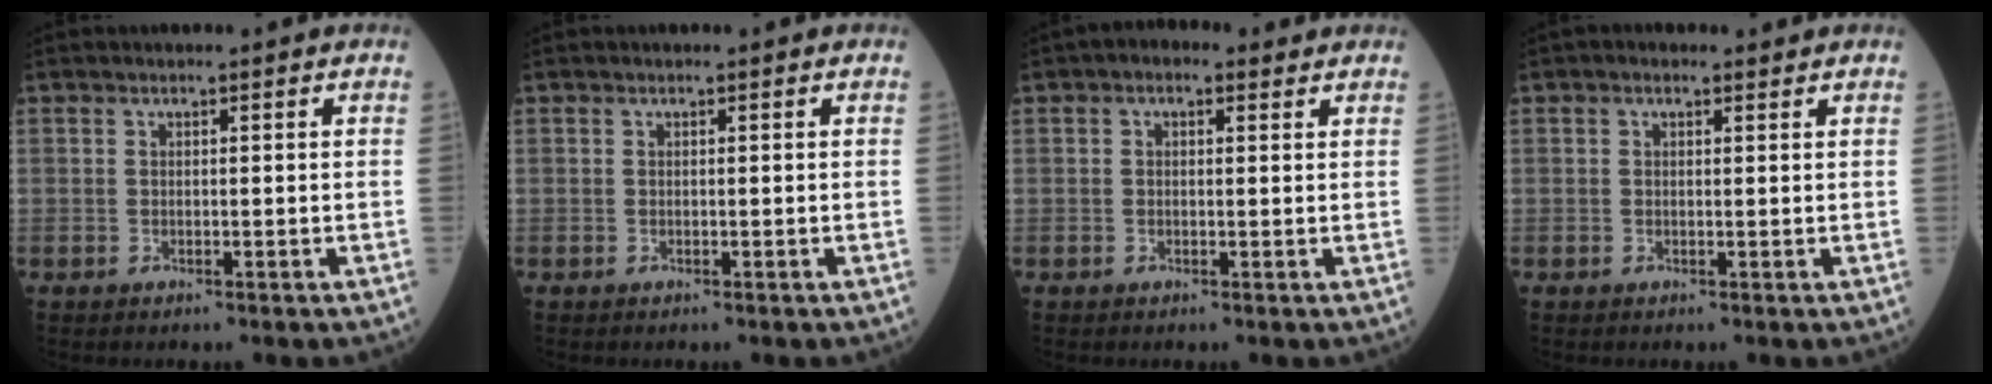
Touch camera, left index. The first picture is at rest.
{"total": 0.0}
{"total": 2.7, "force": [1.5, 1.6, 1.6], "torque": [-0.027, 0.021, 0.020]}
{"total": 1.1, "force": [0.7, 0.6, 0.5], "torque": [-0.015, 0.010, 0.008]}